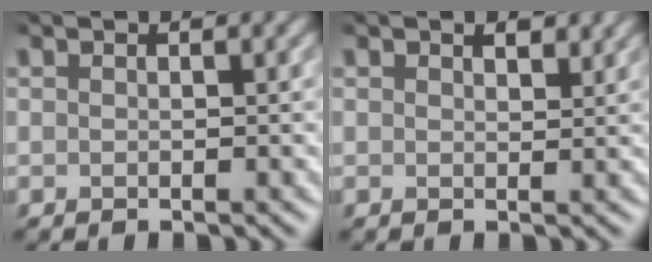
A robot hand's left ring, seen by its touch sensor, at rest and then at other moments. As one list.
[{"total": 1.3, "force": [1.0, 0.5, 0.7], "torque": [-0.011, -0.001, 0.020]}]